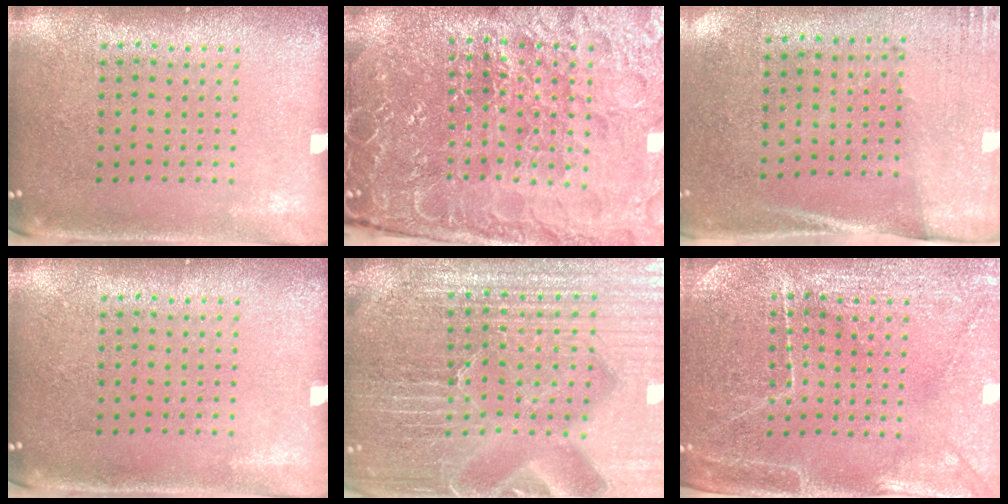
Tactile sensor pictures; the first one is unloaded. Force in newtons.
{"total": 4.9, "press": 4.7, "slide": 1.4}
{"total": 2.7, "press": 2.4, "slide": 1.3}
{"total": 0.0}
{"total": 6.5, "press": 5.8, "slide": 3.1}
{"total": 3.2, "press": 3.2, "slide": 0.4}